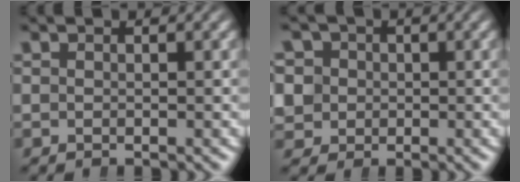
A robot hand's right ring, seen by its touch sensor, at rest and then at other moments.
{"total": 6.6, "force": [0.2, 6.1, 2.6], "torque": [-0.056, -0.016, 0.006]}